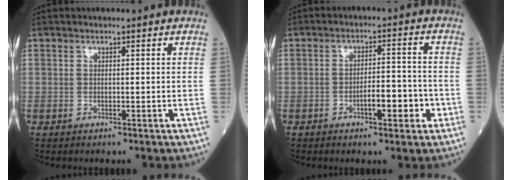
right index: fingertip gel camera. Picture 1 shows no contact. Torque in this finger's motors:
{"motor_torque": [0.14, -0.07, 0.32, 0.08]}